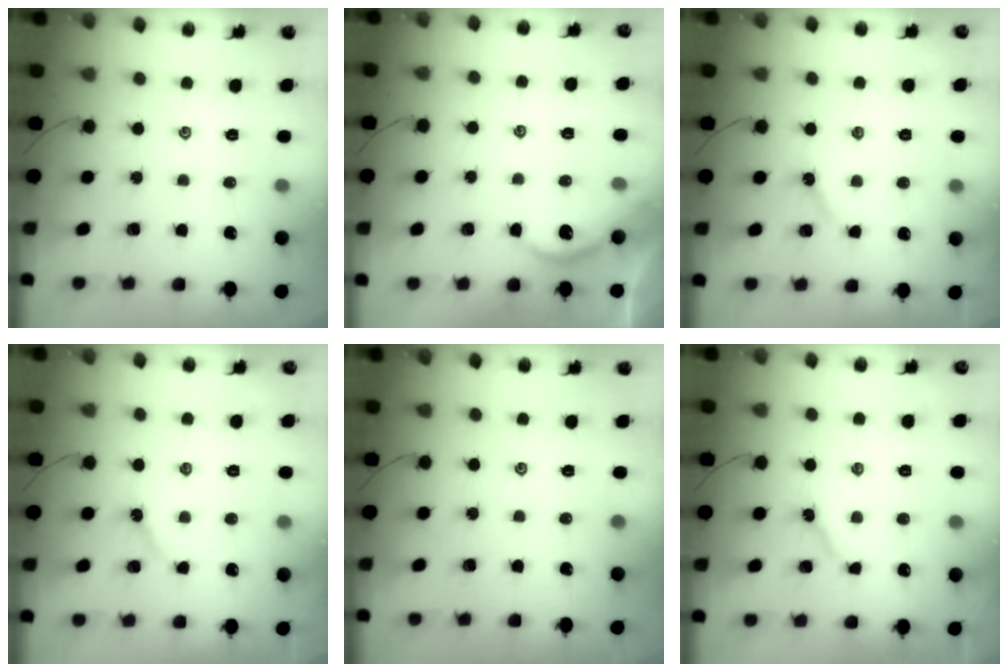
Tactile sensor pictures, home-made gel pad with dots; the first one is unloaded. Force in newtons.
{"total": 3.2, "press": 3.1, "slide": 0.6}
{"total": 3.0, "press": 2.9, "slide": 0.5}
{"total": 3.0, "press": 2.9, "slide": 0.5}
{"total": 0.0}
{"total": 3.4, "press": 3.4, "slide": 0.2}